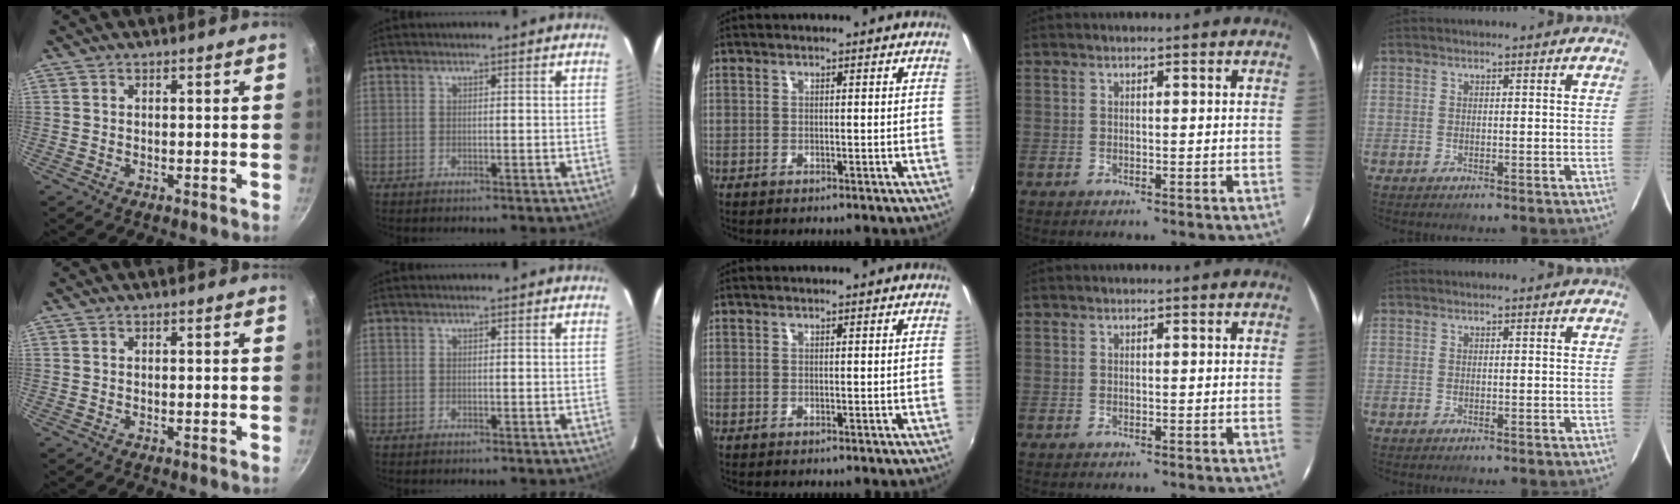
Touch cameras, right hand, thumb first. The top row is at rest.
{}